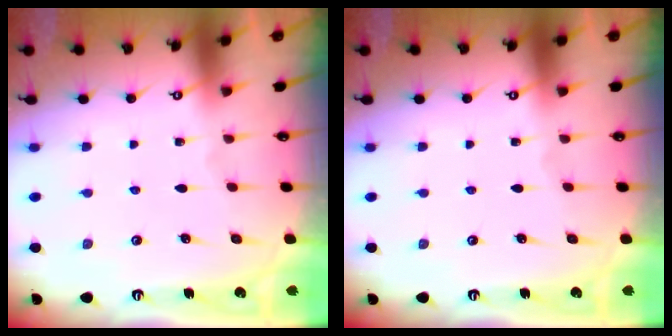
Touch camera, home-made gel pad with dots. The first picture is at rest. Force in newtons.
{"total": 0.0}